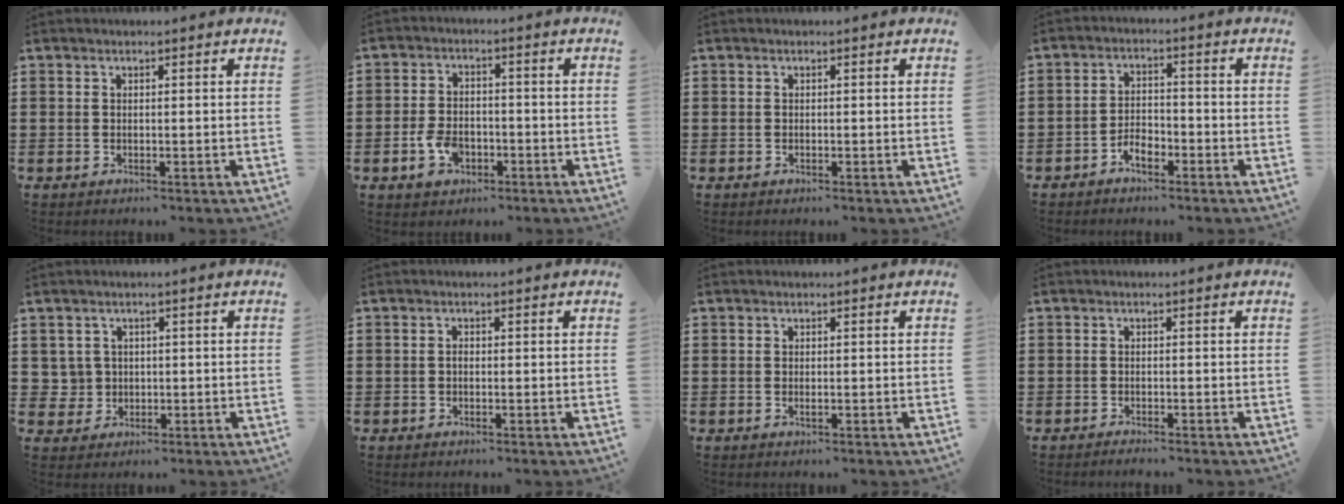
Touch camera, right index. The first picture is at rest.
{"total": 4.5, "force": [-2.0, 2.7, 3.0], "torque": [-0.074, -0.002, -0.041]}
{"total": 0.0}
{"total": 3.3, "force": [-2.4, 1.4, 1.7], "torque": [-0.033, 0.006, -0.048]}
{"total": 2.5, "force": [0.1, 2.5, 0.5], "torque": [-0.023, 0.006, 0.001]}
{"total": 0.8, "force": [-0.3, 0.4, 0.6], "torque": [-0.013, -0.002, -0.005]}
{"total": 0.6, "force": [-0.1, 0.0, 0.5], "torque": [-0.011, -0.007, 0.001]}
{"total": 0.8, "force": [-0.8, -0.1, 0.1], "torque": [-0.003, -0.002, -0.016]}